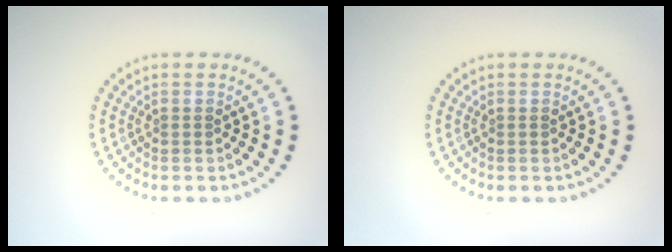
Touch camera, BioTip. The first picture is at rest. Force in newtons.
{"total": 0.0}